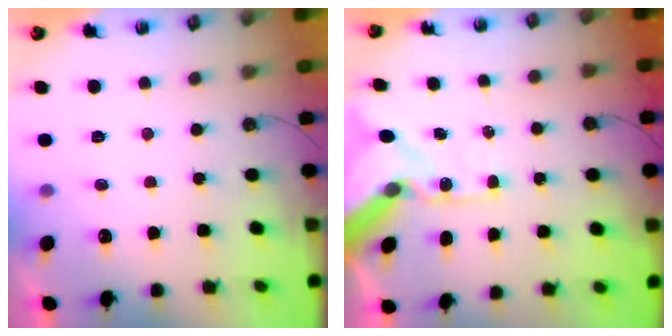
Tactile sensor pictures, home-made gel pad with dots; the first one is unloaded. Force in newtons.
{"total": 15.0, "press": 14.8, "slide": 2.4}